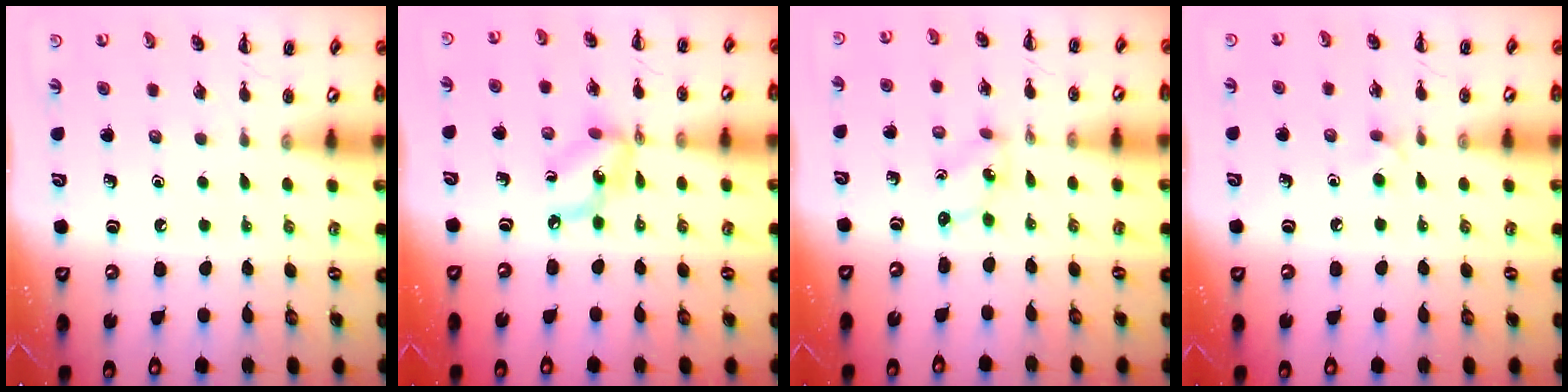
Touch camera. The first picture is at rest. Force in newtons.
{"total": 7.1, "press": 6.9, "slide": 1.8}
{"total": 1.0, "press": 0.9, "slide": 0.3}
{"total": 4.3, "press": 4.1, "slide": 1.3}